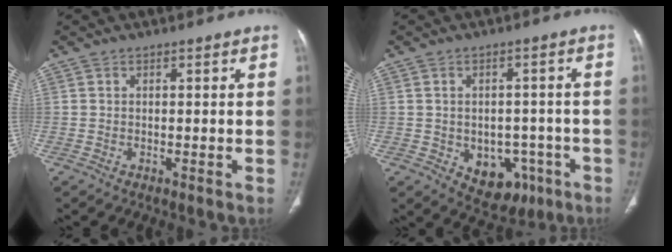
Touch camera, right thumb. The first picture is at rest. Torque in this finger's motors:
{"motor_torque": [0.01, 0.42, 0.29, 0.47, 0.15]}